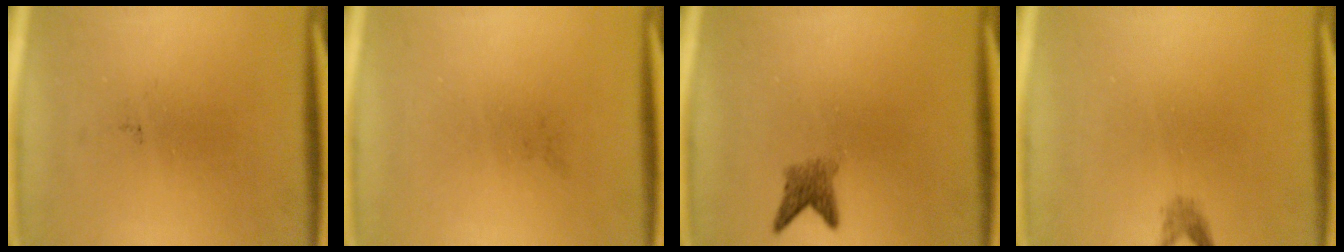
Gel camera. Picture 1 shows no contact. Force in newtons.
{"total": 0.0}
{"total": 2.4}
{"total": 1.2}